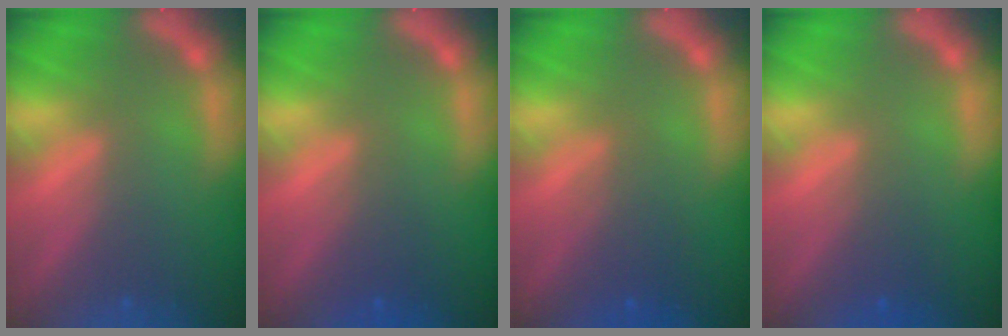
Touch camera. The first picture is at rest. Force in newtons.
{"total": 2.0}
{"total": 3.0}
{"total": 2.0}